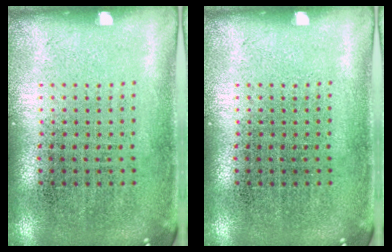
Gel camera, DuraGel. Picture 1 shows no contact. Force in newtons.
{"total": 0.0}